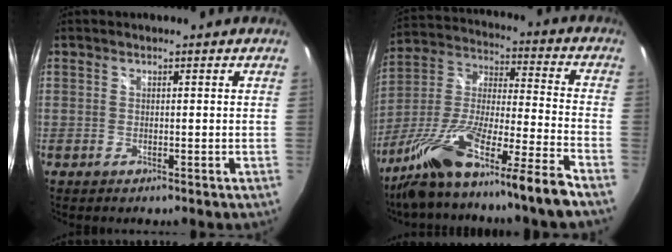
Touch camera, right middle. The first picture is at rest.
{"total": 21.0, "force": [-15.7, -0.9, 13.9], "torque": [-0.239, -0.040, -0.281]}